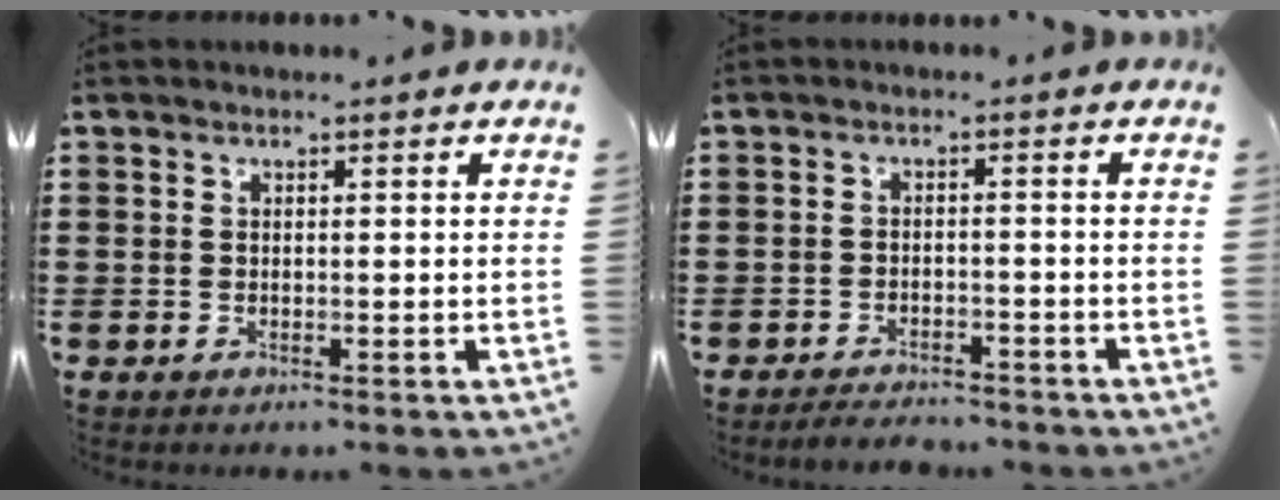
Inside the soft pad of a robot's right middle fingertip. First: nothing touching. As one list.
[{"total": 2.7, "force": [-2.7, 0.2, 0.4], "torque": [-0.013, -0.002, -0.055]}]